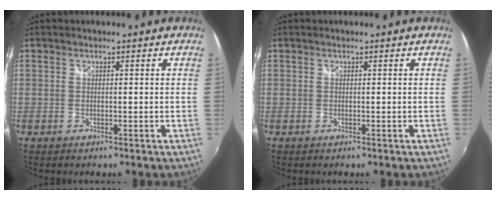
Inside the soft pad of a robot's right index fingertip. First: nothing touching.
{"total": 0.0}